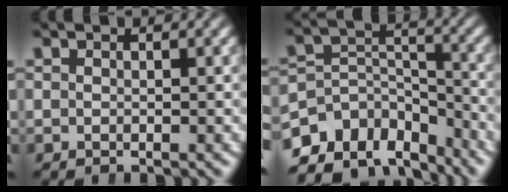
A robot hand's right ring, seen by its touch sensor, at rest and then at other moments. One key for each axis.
{"total": 11.7, "fx": -6.5, "fy": 8.0, "fz": 5.5, "tx": -0.104, "ty": -0.055, "tz": -0.090}